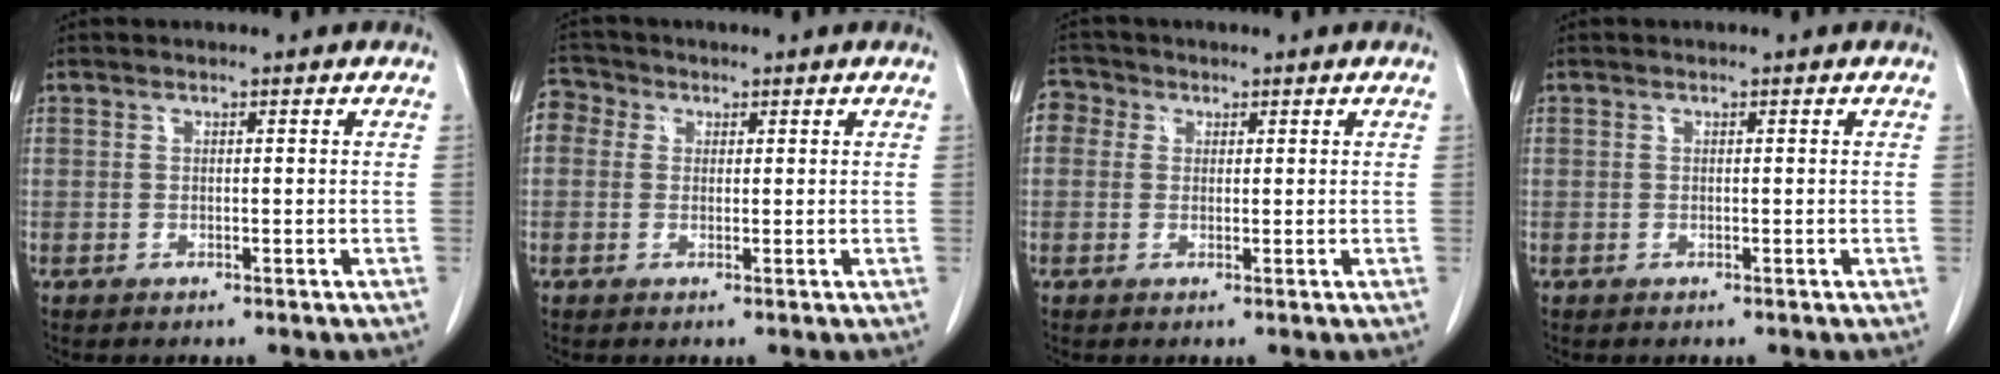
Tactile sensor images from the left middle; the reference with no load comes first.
{"total": 4.3, "force": [1.4, 3.8, 1.6], "torque": [-0.037, 0.020, 0.023]}
{"total": 3.3, "force": [1.0, 3.0, 1.0], "torque": [-0.018, 0.014, 0.015]}
{"total": 0.0}